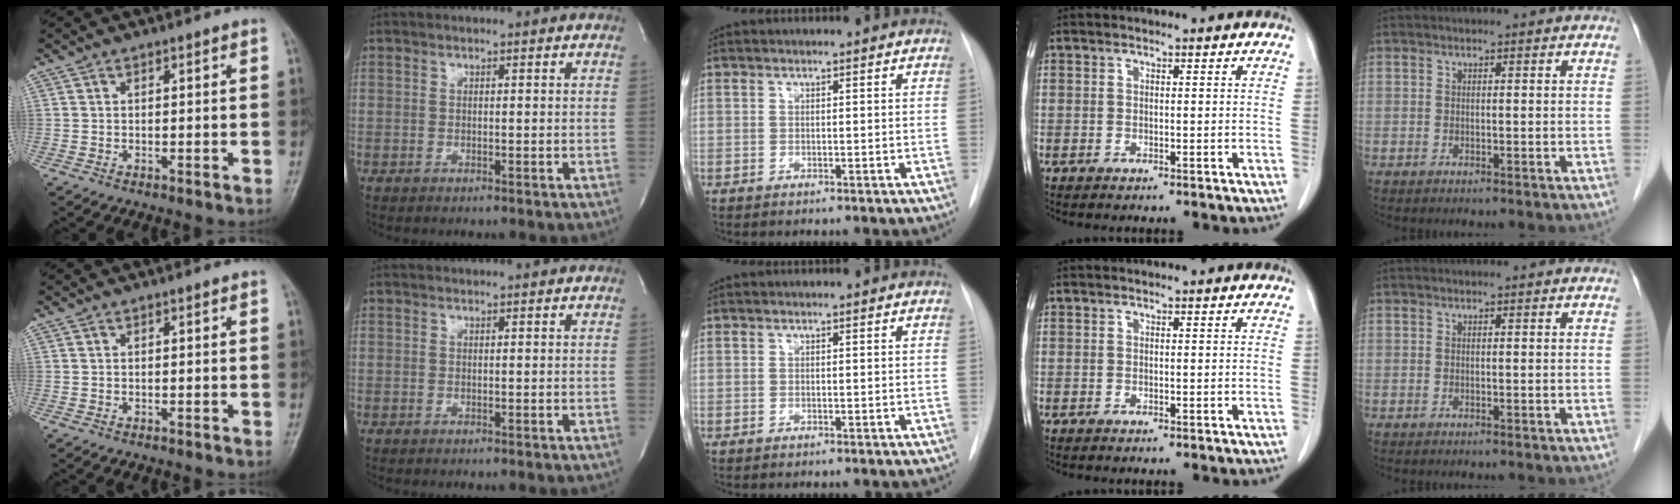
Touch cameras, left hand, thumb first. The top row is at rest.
{}